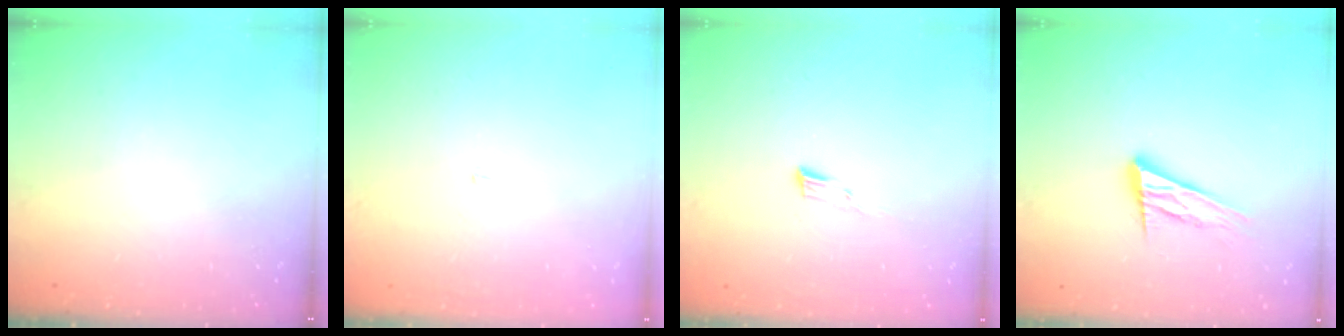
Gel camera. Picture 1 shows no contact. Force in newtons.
{"total": 1.9, "press": 1.9, "slide": 0.1}
{"total": 4.4, "press": 4.3, "slide": 1.0}
{"total": 15.2, "press": 15.0, "slide": 2.7}